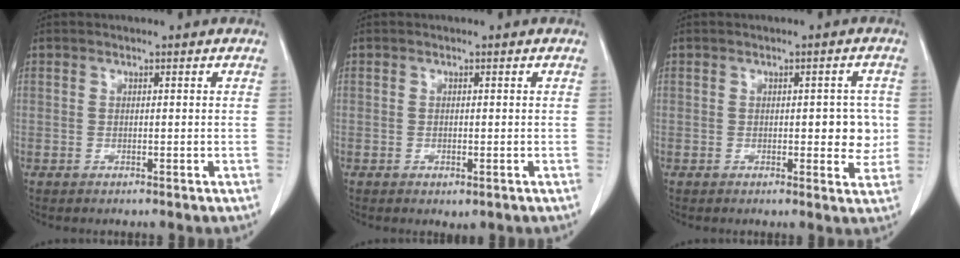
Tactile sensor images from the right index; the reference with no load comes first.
{"total": 1.1, "force": [-0.5, 0.5, 0.9], "torque": [-0.015, -0.003, -0.001]}
{"total": 4.4, "force": [0.0, 2.0, 3.9], "torque": [-0.038, 0.004, 0.001]}